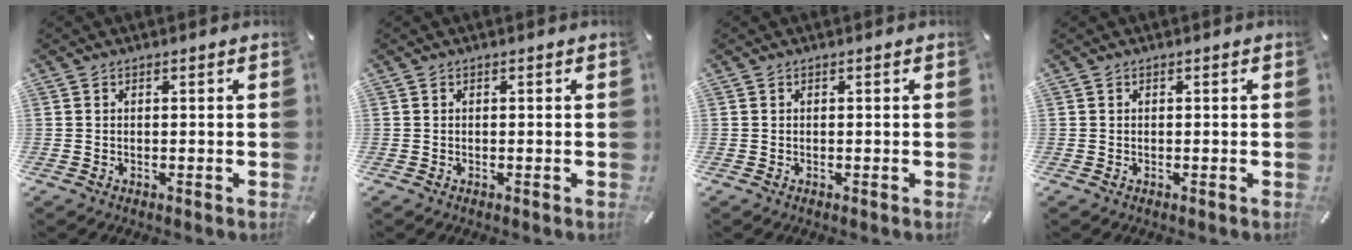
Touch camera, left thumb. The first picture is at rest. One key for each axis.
{"total": 0.0}
{"total": 0.0}
{"total": 0.0}